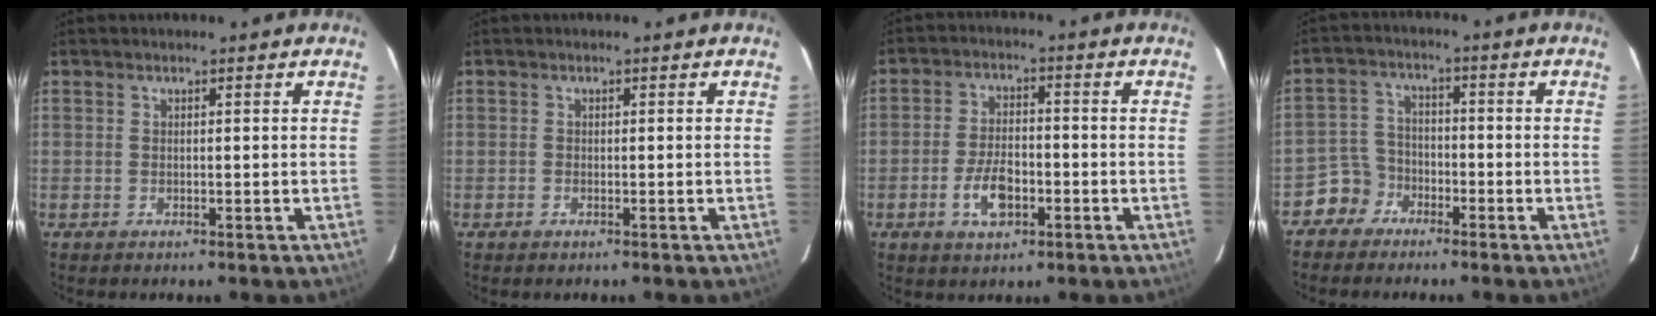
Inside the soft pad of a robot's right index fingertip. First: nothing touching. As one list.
[{"total": 0.6, "force": [-0.4, 0.3, 0.3], "torque": [-0.005, 0.000, -0.009]}, {"total": 7.5, "force": [-2.9, 4.0, 5.6], "torque": [-0.117, 0.003, -0.049]}, {"total": 5.4, "force": [-3.7, 3.9, 0.0], "torque": [-0.007, 0.027, -0.075]}]